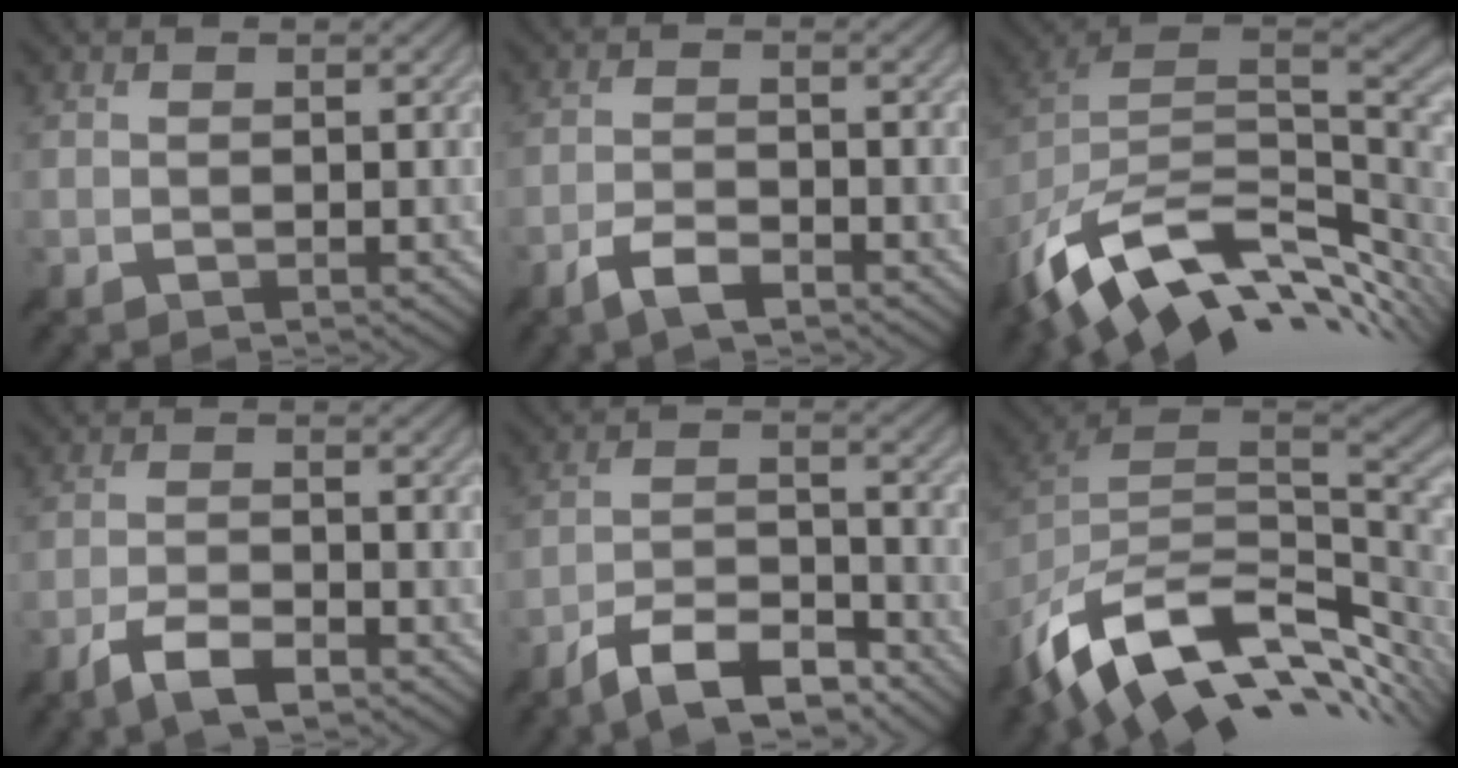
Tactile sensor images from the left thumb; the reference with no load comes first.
{"total": 3.8, "force": [-2.9, 0.9, 2.4], "torque": [-0.056, -0.003, -0.056]}
{"total": 15.1, "force": [-4.3, 9.5, 10.9], "torque": [-0.238, -0.035, -0.056]}
{"total": 5.1, "force": [-3.6, 1.4, 3.3], "torque": [-0.072, -0.004, -0.065]}
{"total": 9.1, "force": [-7.0, 2.8, 5.0], "torque": [-0.086, 0.002, -0.136]}
{"total": 14.9, "force": [-5.0, 9.4, 10.4], "torque": [-0.230, -0.040, -0.069]}